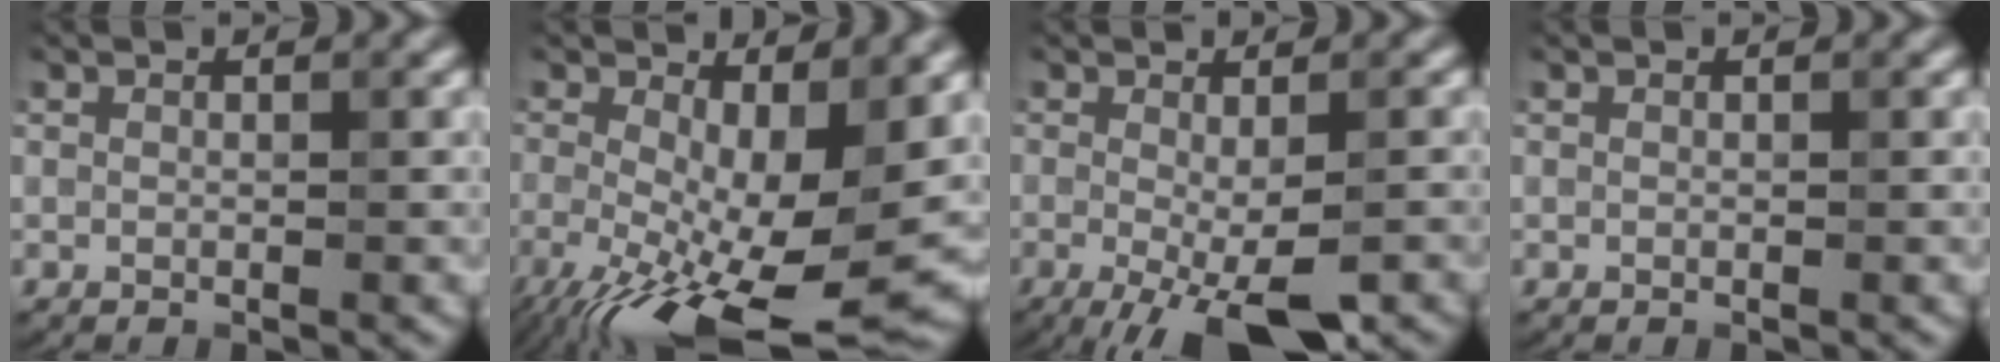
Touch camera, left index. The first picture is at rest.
{"total": 12.9, "force": [-3.2, 4.8, 11.5], "torque": [-0.193, -0.022, -0.045]}
{"total": 6.1, "force": [-2.5, 1.4, 5.4], "torque": [-0.089, -0.014, -0.035]}
{"total": 0.0}